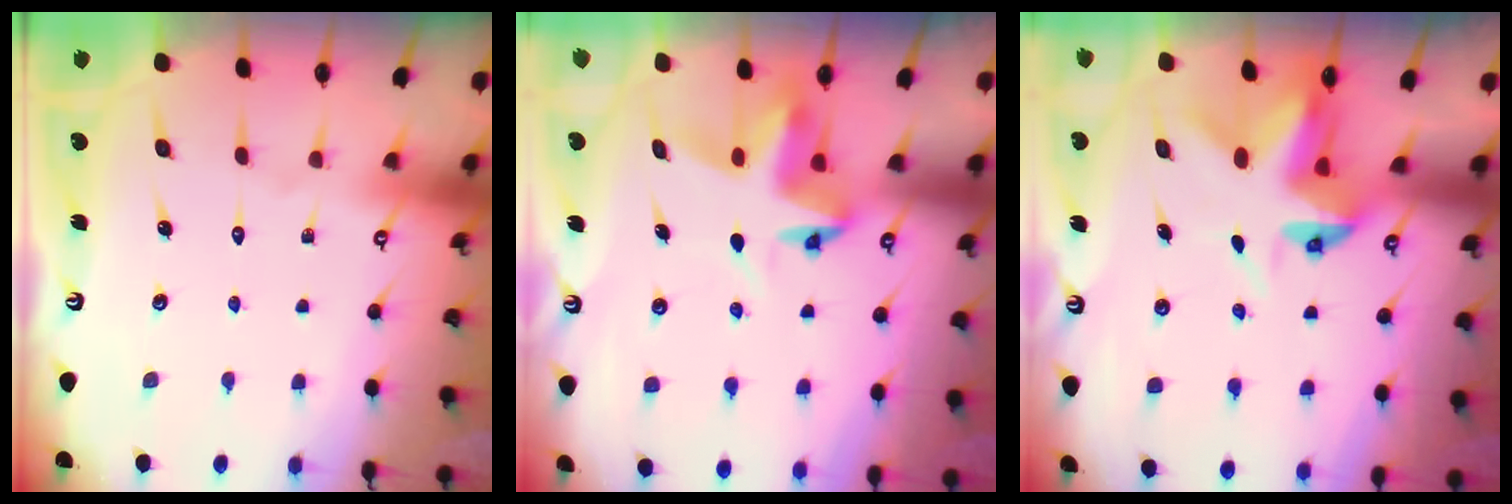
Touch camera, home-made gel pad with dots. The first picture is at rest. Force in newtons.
{"total": 5.2, "press": 5.1, "slide": 0.3}
{"total": 4.1, "press": 4.1, "slide": 0.2}